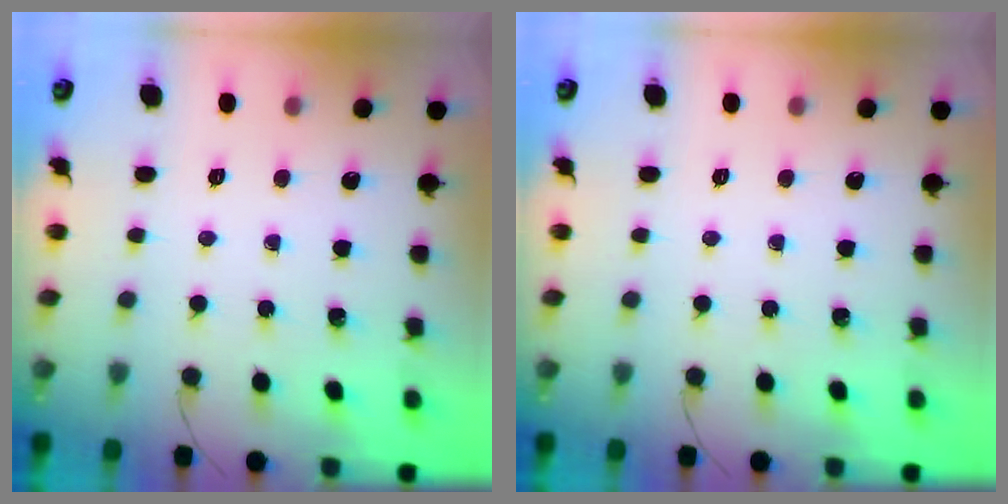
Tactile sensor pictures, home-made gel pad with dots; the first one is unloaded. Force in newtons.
{"total": 0.0}